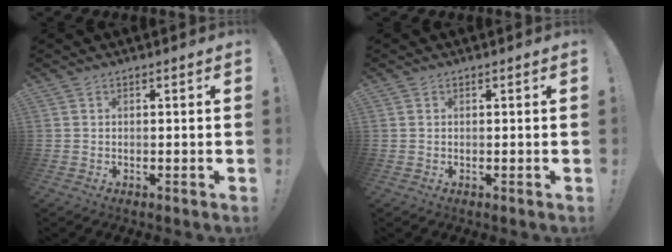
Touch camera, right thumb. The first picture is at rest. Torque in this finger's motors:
{"motor_torque": [-0.16, -0.07, -0.09, 0.19, -0.04]}